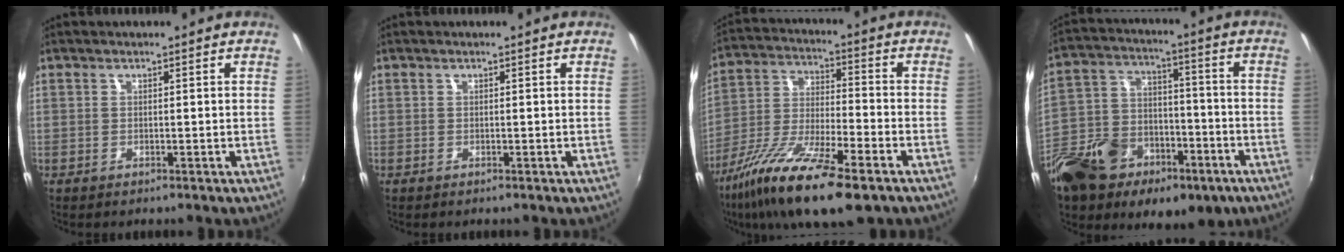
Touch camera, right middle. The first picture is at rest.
{"total": 0.0}
{"total": 18.4, "force": [-11.4, 4.3, 13.8], "torque": [-0.272, -0.040, -0.212]}
{"total": 26.9, "force": [-14.6, 16.3, 15.6], "torque": [-0.348, -0.017, -0.235]}